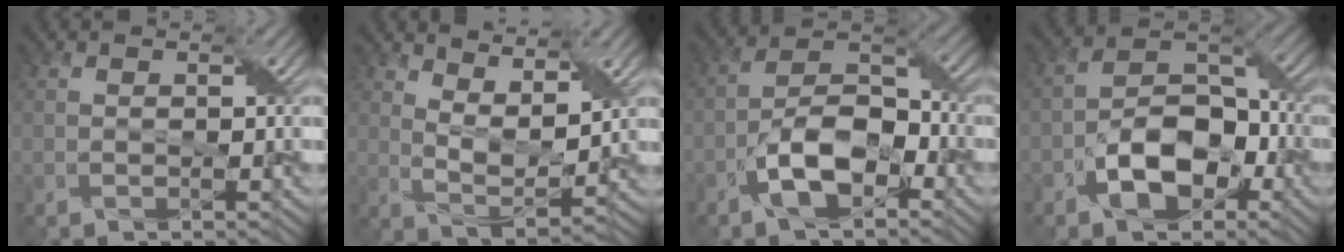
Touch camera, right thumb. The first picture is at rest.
{"total": 6.7, "force": [5.2, 1.7, 3.8], "torque": [-0.079, -0.017, 0.102]}
{"total": 8.7, "force": [-4.5, 4.2, 6.2], "torque": [-0.111, 0.010, -0.089]}
{"total": 8.6, "force": [-4.2, 5.1, 5.4], "torque": [-0.089, 0.004, -0.083]}